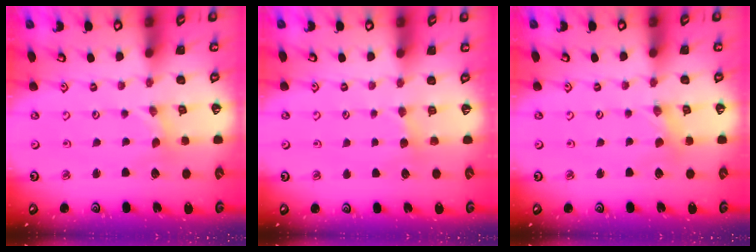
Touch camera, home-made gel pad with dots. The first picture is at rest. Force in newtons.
{"total": 2.9, "press": 2.9, "slide": 0.4}
{"total": 1.6, "press": 1.6, "slide": 0.3}